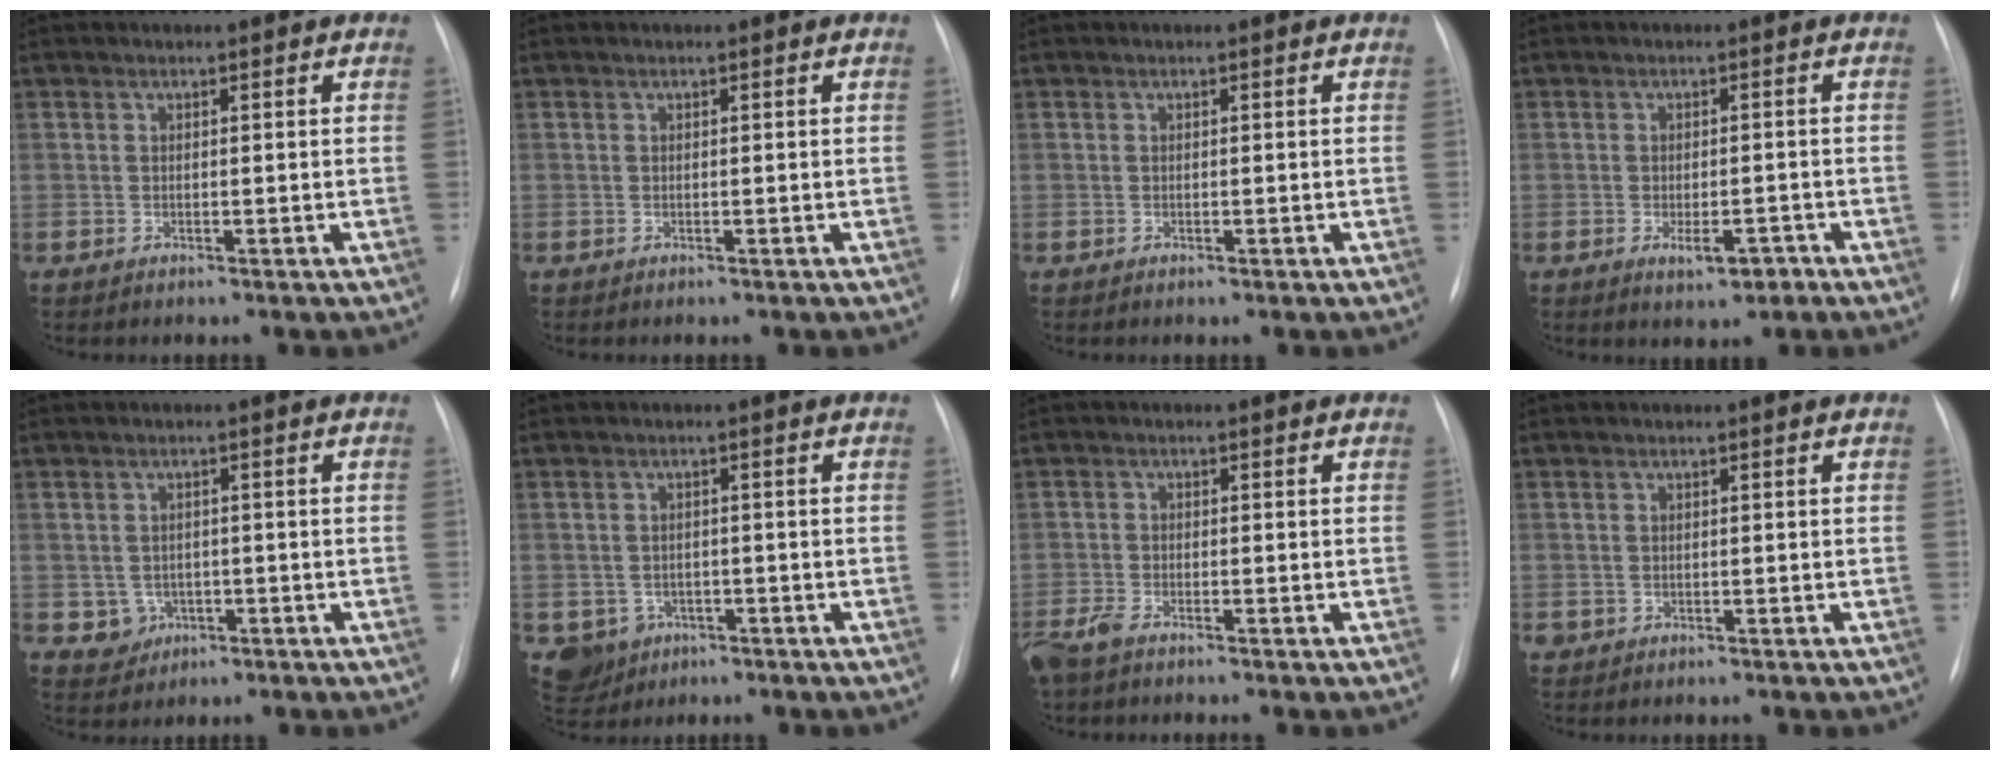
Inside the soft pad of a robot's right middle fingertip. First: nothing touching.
{"total": 0.0}
{"total": 0.0}
{"total": 3.5, "force": [-1.9, 1.4, 2.6], "torque": [-0.035, 0.001, -0.021]}
{"total": 3.2, "force": [-1.0, 3.0, 0.6], "torque": [-0.003, 0.007, -0.005]}
{"total": 4.8, "force": [-2.2, 4.2, 0.7], "torque": [-0.012, 0.009, -0.027]}
{"total": 3.9, "force": [-3.1, 0.8, 2.2], "torque": [-0.048, -0.009, -0.061]}
{"total": 0.9, "force": [-0.4, 0.9, 0.2], "torque": [-0.005, 0.005, -0.002]}